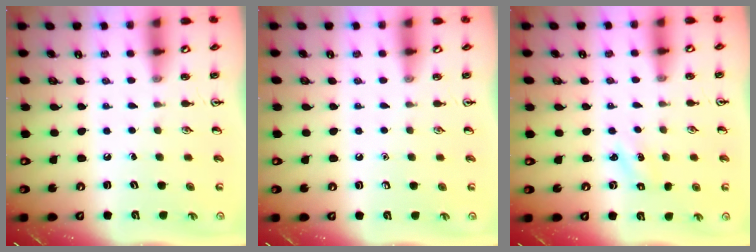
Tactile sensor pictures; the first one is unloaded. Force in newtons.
{"total": 0.0}
{"total": 1.3, "press": 1.2, "slide": 0.5}